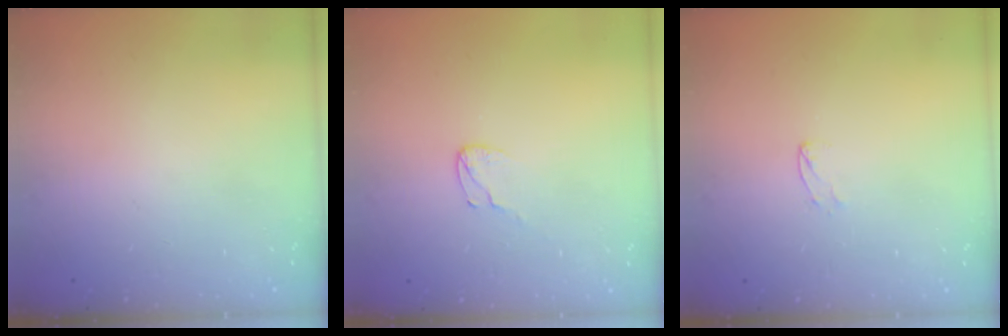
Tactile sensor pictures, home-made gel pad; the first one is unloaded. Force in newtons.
{"total": 2.7, "press": 2.7, "slide": 0.2}
{"total": 3.5, "press": 3.5, "slide": 0.4}